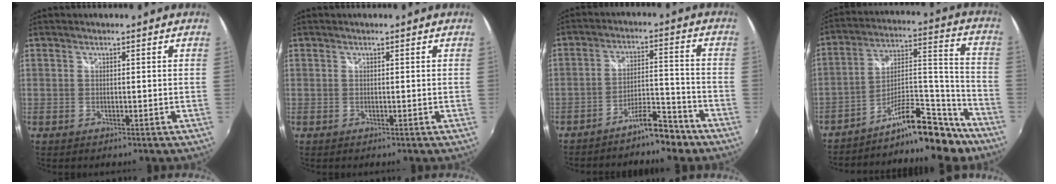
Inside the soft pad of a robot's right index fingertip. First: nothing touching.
{"total": 0.0}
{"total": 7.4, "force": [-6.2, 1.8, 3.5], "torque": [-0.061, 0.020, -0.095]}
{"total": 16.7, "force": [-13.7, 5.3, 7.9], "torque": [-0.119, 0.055, -0.202]}